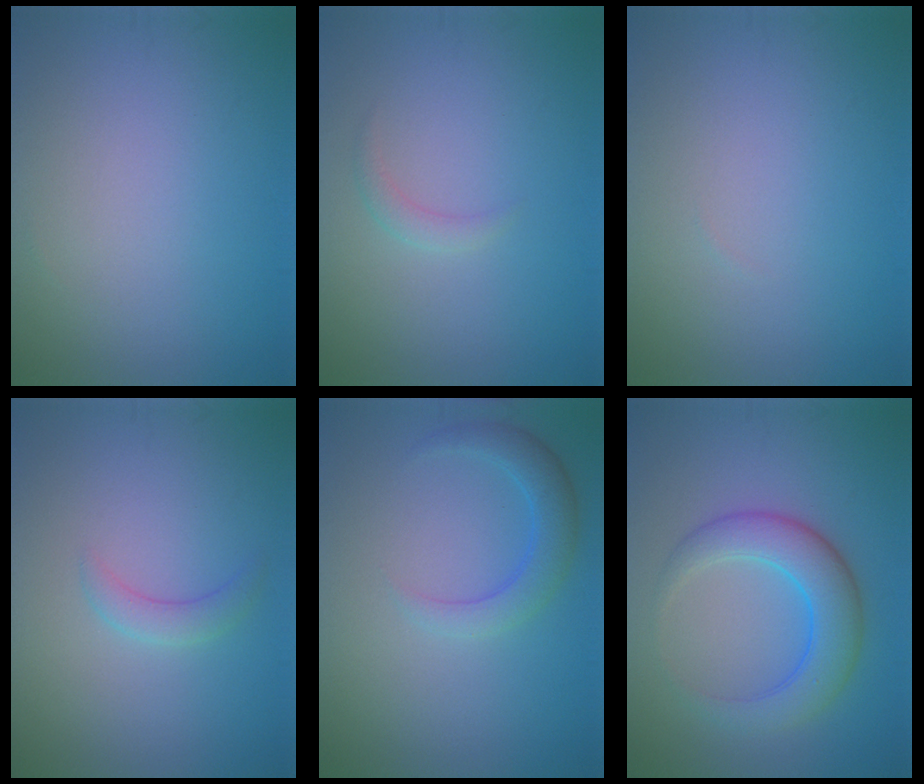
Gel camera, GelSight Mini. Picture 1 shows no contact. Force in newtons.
{"total": 1.1, "press": 1.1, "slide": 0.1}
{"total": 0.0}
{"total": 1.6, "press": 1.6, "slide": 0.1}
{"total": 2.9, "press": 2.9, "slide": 0.1}
{"total": 5.4, "press": 5.4, "slide": 0.1}